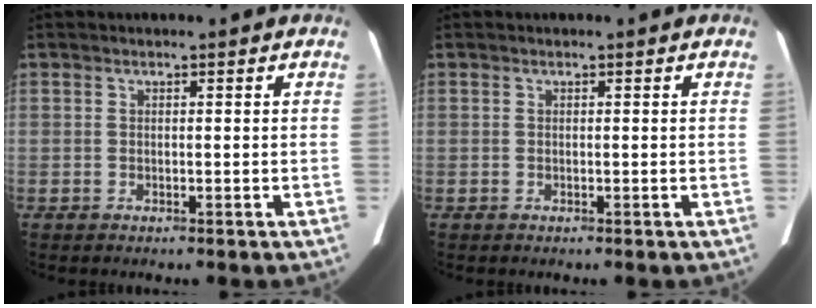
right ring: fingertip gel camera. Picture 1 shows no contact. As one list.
[{"total": 0.0}]